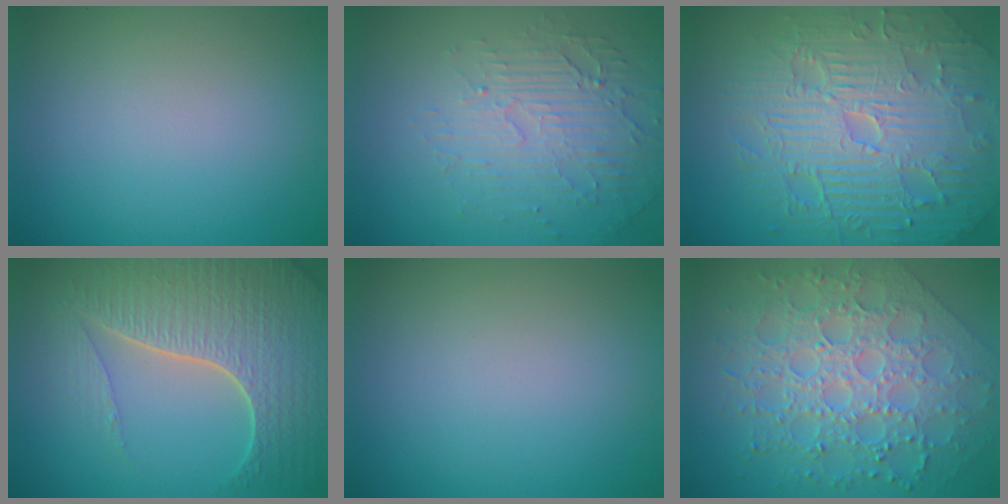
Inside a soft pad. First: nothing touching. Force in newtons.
{"total": 5.2, "press": 3.3, "slide": 4.1}
{"total": 11.6, "press": 7.5, "slide": 8.9}
{"total": 7.7, "press": 5.6, "slide": 5.2}
{"total": 0.0}
{"total": 8.9, "press": 6.4, "slide": 6.2}